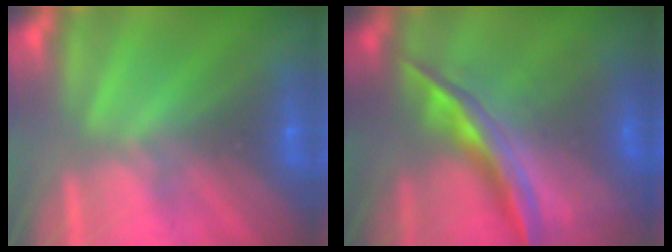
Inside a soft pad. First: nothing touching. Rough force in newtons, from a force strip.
{"total": 5.5}